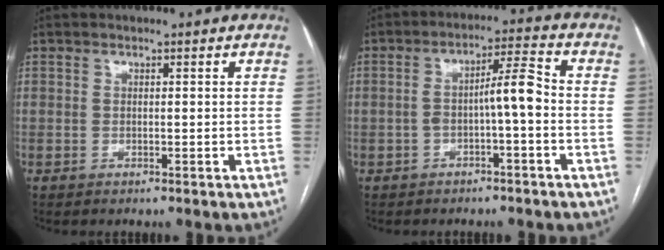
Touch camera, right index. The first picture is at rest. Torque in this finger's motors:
{"motor_torque": [0.38, 0.13, 0.22, 0.09]}